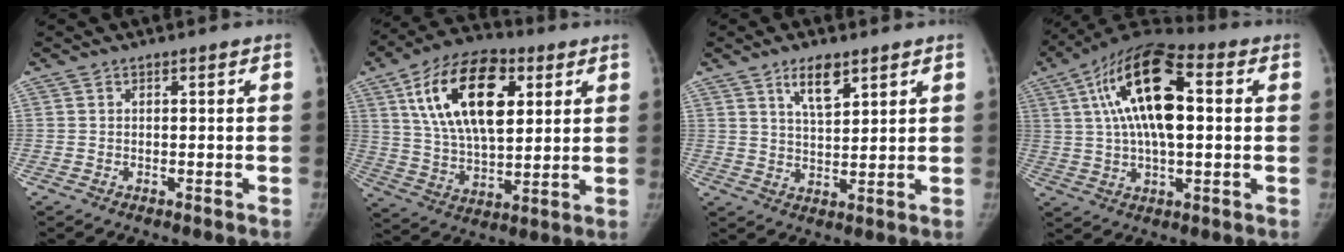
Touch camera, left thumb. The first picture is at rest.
{"total": 20.7, "force": [7.3, 11.1, 15.9], "torque": [-0.249, -0.014, 0.122]}
{"total": 6.2, "force": [3.9, 2.4, 4.2], "torque": [-0.058, -0.027, 0.067]}
{"total": 18.9, "force": [4.0, 8.6, 16.3], "torque": [-0.289, 0.022, 0.056]}